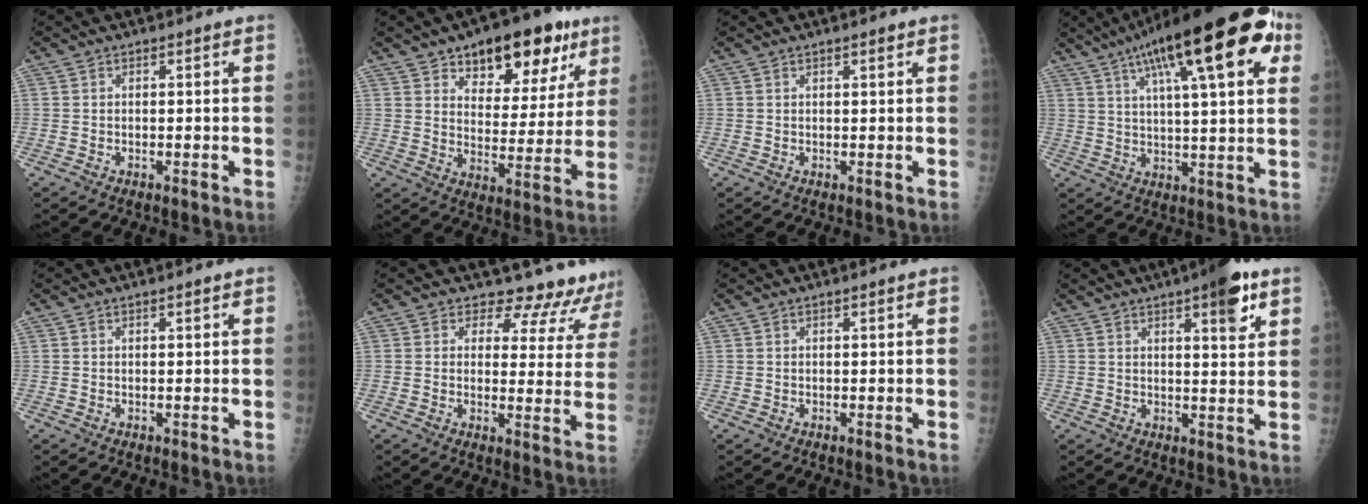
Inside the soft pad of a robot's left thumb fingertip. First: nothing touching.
{"total": 18.1, "force": [10.6, 9.3, 11.4], "torque": [-0.099, -0.038, 0.153]}
{"total": 1.1, "force": [0.7, 0.2, 0.8], "torque": [-0.012, -0.003, 0.012]}
{"total": 25.2, "force": [11.6, 6.9, 21.3], "torque": [-0.314, 0.006, 0.172]}
{"total": 0.8, "force": [0.5, 0.1, 0.6], "torque": [-0.009, -0.001, 0.009]}
{"total": 11.7, "force": [10.9, 4.1, 0.4], "torque": [0.044, -0.083, 0.101]}
{"total": 0.5, "force": [0.3, 0.1, 0.4], "torque": [-0.006, 0.000, 0.006]}
{"total": 8.7, "force": [4.8, 2.2, 6.9], "torque": [-0.083, -0.020, 0.061]}